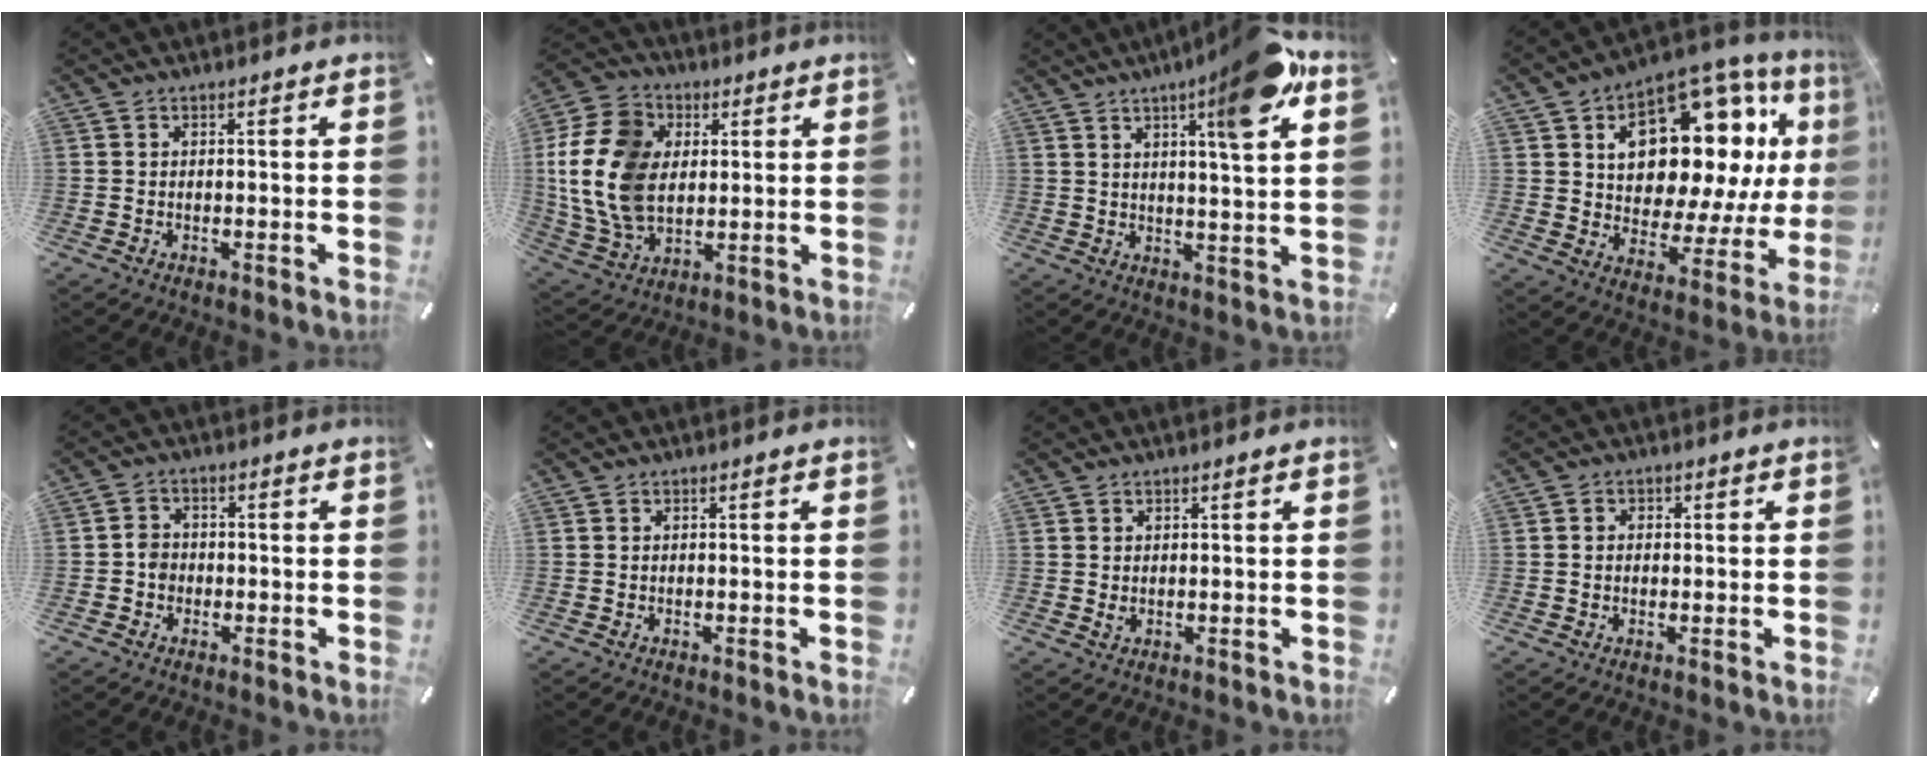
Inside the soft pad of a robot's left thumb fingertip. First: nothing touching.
{"total": 17.7, "force": [1.7, 13.9, 10.8], "torque": [-0.262, 0.003, 0.030]}
{"total": 12.9, "force": [7.3, 1.3, 10.5], "torque": [-0.161, -0.030, 0.108]}
{"total": 18.9, "force": [8.2, 11.7, 12.4], "torque": [-0.191, -0.051, 0.140]}
{"total": 3.0, "force": [-0.9, 2.6, 1.1], "torque": [-0.019, 0.007, -0.019]}
{"total": 0.0}
{"total": 1.1, "force": [0.3, 0.5, 0.9], "torque": [-0.010, -0.003, 0.003]}
{"total": 1.7, "force": [-0.2, 1.5, 0.8], "torque": [-0.015, 0.008, -0.006]}